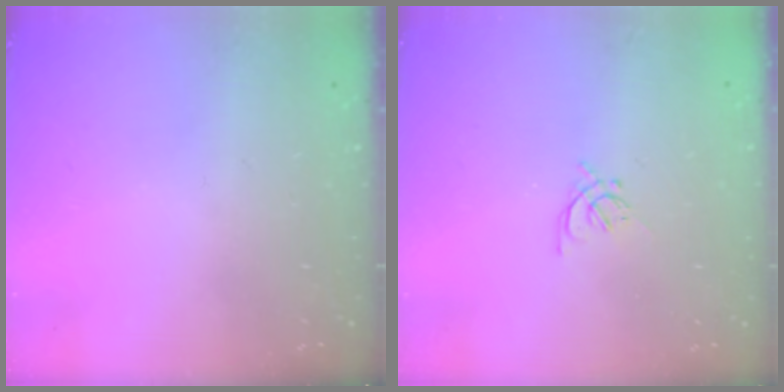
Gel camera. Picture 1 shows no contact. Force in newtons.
{"total": 2.0, "press": 1.9, "slide": 0.5}